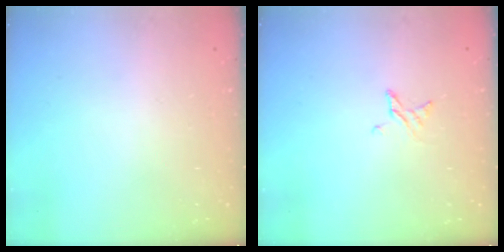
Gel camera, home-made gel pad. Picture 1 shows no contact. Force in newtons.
{"total": 3.0, "press": 3.0, "slide": 0.3}